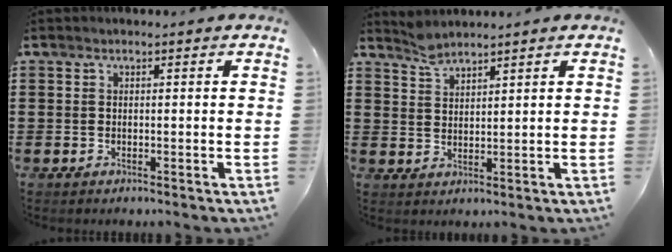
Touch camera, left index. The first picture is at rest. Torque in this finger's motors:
{"motor_torque": [0.54, -0.48, 0.01, 0.02]}